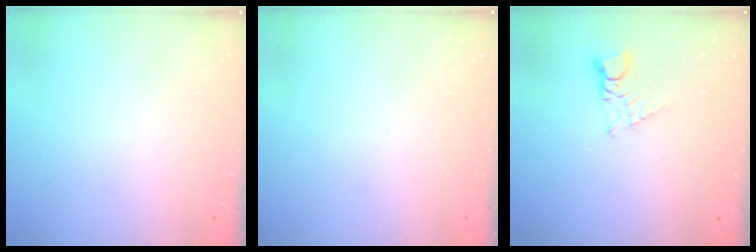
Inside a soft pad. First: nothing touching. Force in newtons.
{"total": 0.0}
{"total": 1.1, "press": 1.1, "slide": 0.1}